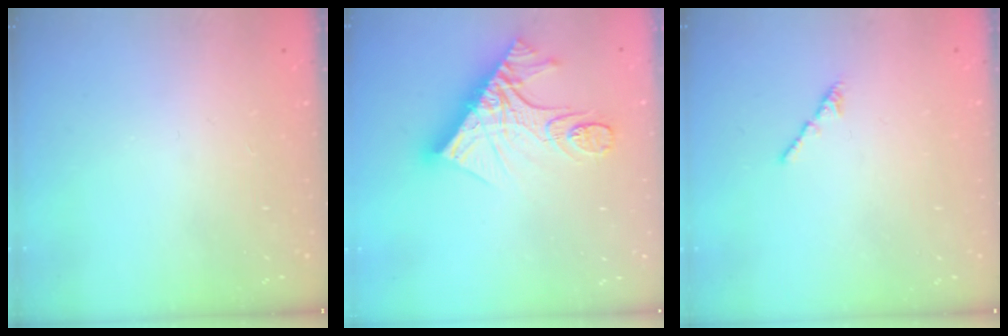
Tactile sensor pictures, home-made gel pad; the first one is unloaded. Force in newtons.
{"total": 16.3, "press": 16.3, "slide": 1.3}
{"total": 1.3, "press": 1.2, "slide": 0.4}